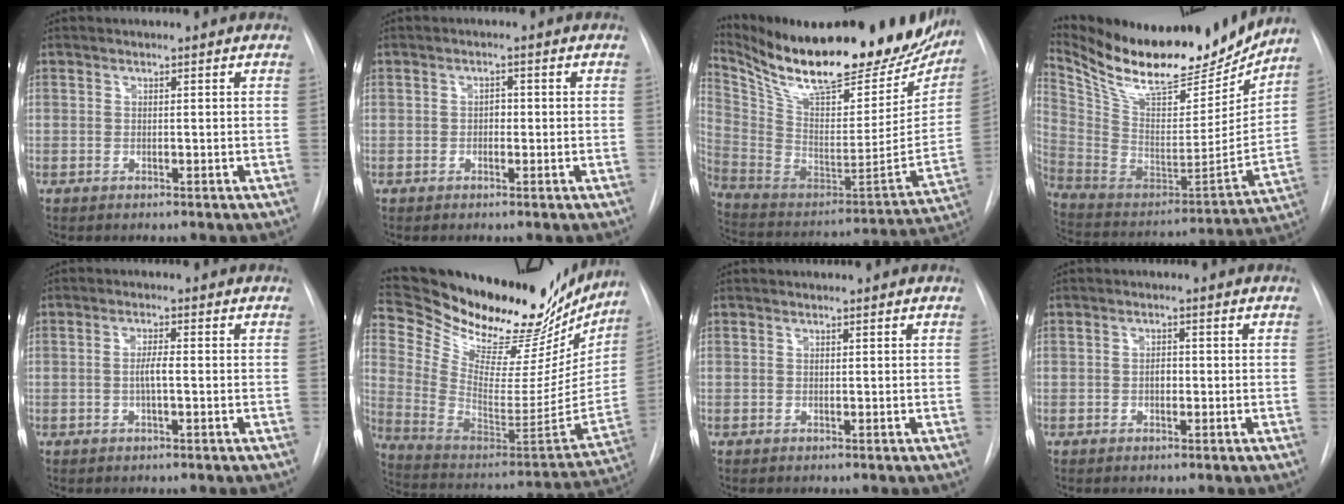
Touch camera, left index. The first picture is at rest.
{"total": 1.3, "force": [-0.1, 0.9, 0.9], "torque": [-0.010, 0.004, -0.004]}
{"total": 32.5, "force": [26.0, 9.0, 17.4], "torque": [-0.300, -0.040, 0.382]}
{"total": 25.6, "force": [22.1, 7.1, 10.9], "torque": [-0.209, -0.024, 0.353]}
{"total": 2.4, "force": [-0.3, 0.3, 2.4], "torque": [-0.046, 0.002, -0.007]}
{"total": 31.3, "force": [27.2, 9.4, 12.4], "torque": [-0.203, -0.056, 0.385]}
{"total": 0.0}
{"total": 1.5, "force": [-0.2, 1.0, 1.1], "torque": [-0.018, 0.003, -0.004]}